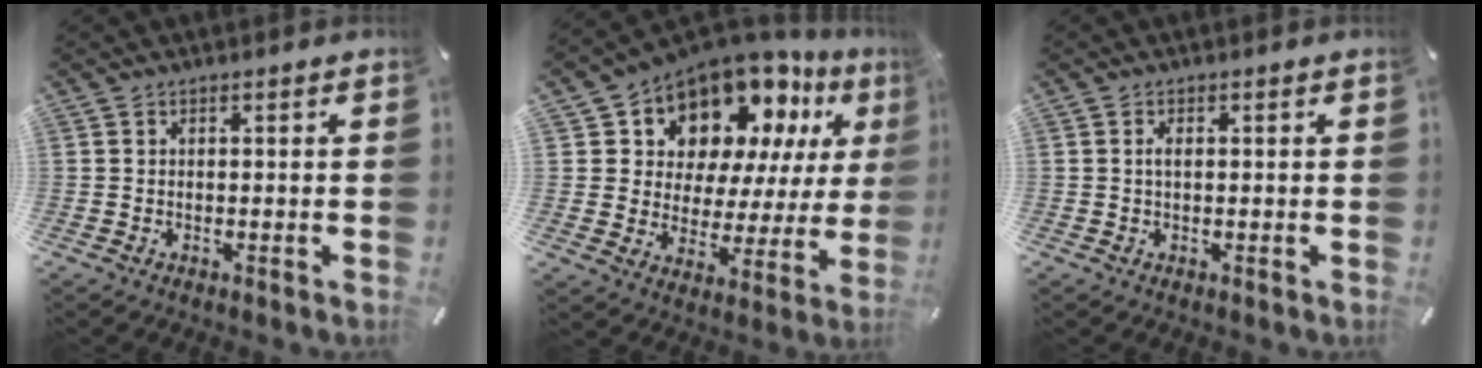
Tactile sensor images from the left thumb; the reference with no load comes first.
{"total": 13.3, "force": [10.6, 7.3, 3.1], "torque": [-0.063, -0.101, 0.190]}
{"total": 1.4, "force": [0.1, 0.5, 1.3], "torque": [-0.025, 0.002, -0.001]}